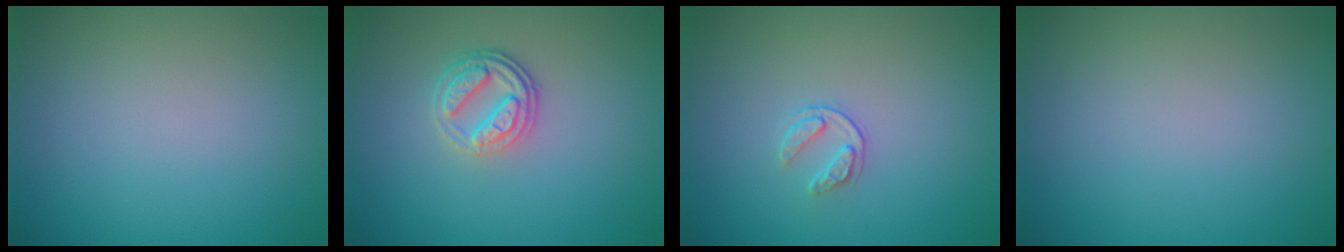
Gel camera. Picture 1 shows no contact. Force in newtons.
{"total": 3.4, "press": 2.7, "slide": 2.1}
{"total": 1.6, "press": 1.0, "slide": 1.2}
{"total": 0.0}